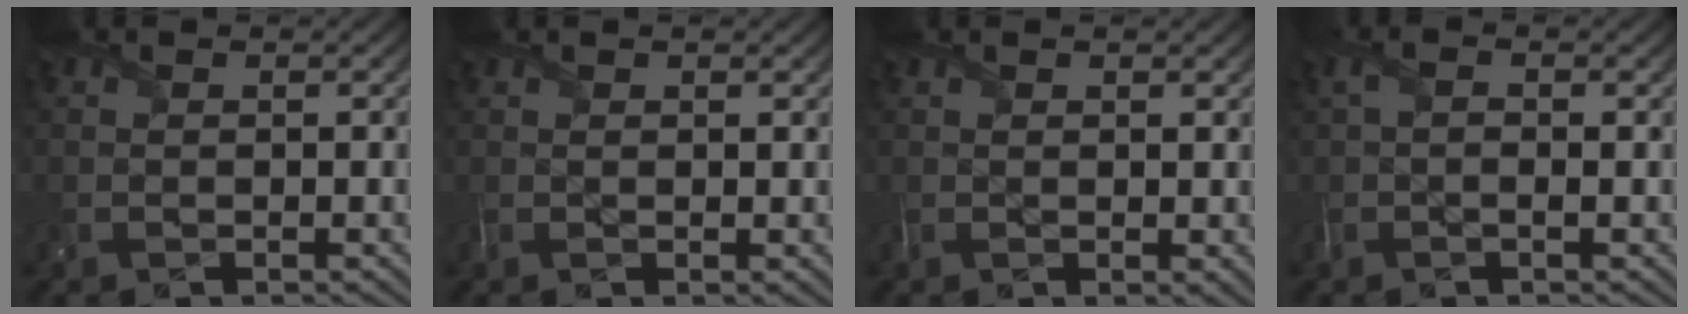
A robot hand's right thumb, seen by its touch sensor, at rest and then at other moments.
{"total": 1.4, "force": [0.8, 0.4, 1.1], "torque": [-0.026, 0.000, 0.015]}
{"total": 2.1, "force": [0.9, 0.6, 1.8], "torque": [-0.041, -0.001, 0.016]}
{"total": 2.2, "force": [0.1, 1.0, 2.0], "torque": [-0.048, 0.004, -0.003]}